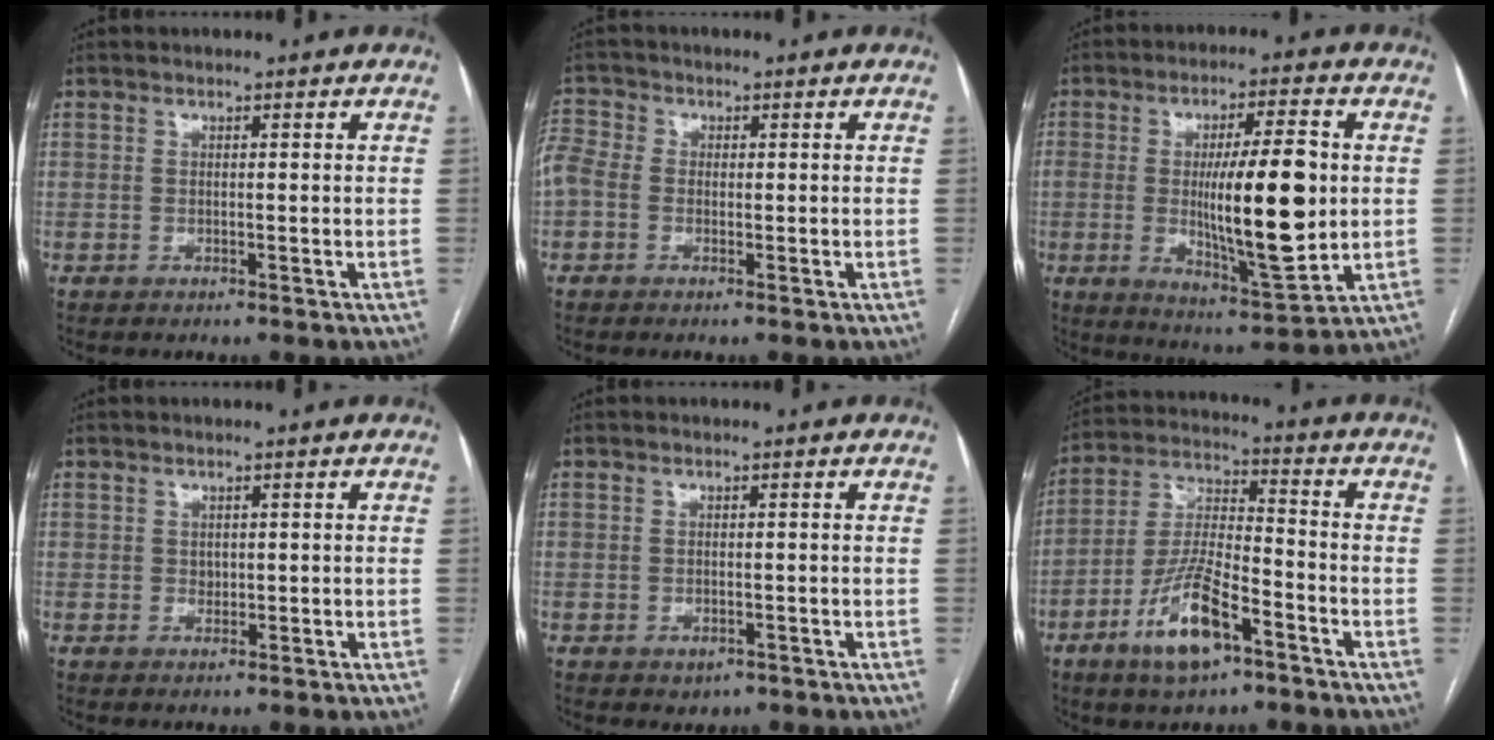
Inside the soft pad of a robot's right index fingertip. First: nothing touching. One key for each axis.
{"total": 6.8, "fx": -0.1, "fy": 5.5, "fz": 4.0, "tx": -0.121, "ty": 0.024, "tz": -0.008}
{"total": 15.8, "fx": 0.1, "fy": 3.1, "fz": 15.5, "tx": -0.262, "ty": -0.008, "tz": 0.006}
{"total": 1.0, "fx": 0.2, "fy": 0.9, "fz": 0.5, "tx": -0.008, "ty": 0.000, "tz": 0.005}
{"total": 1.5, "fx": -0.7, "fy": 1.1, "fz": 0.7, "tx": -0.012, "ty": 0.000, "tz": -0.001}
{"total": 12.2, "fx": -6.6, "fy": 3.5, "fz": 9.7, "tx": -0.205, "ty": -0.004, "tz": -0.117}